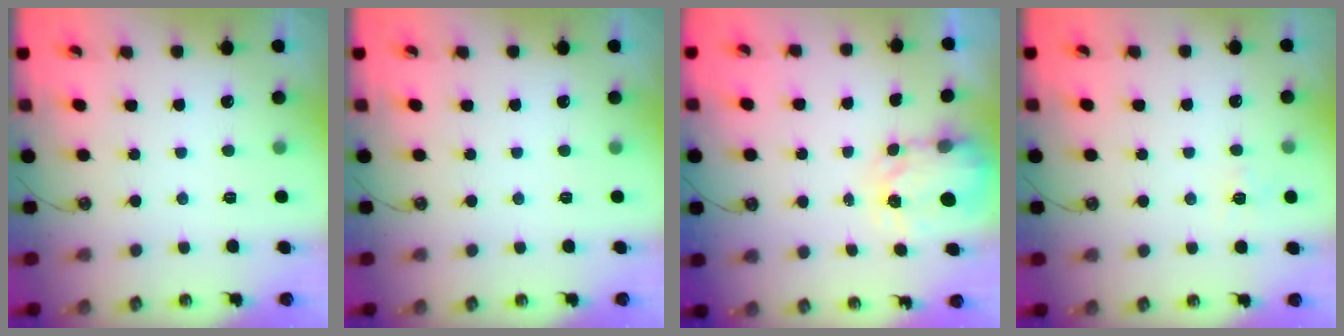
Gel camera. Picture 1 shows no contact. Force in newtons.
{"total": 0.0}
{"total": 3.6, "press": 3.6, "slide": 0.4}
{"total": 5.0, "press": 5.0, "slide": 0.5}